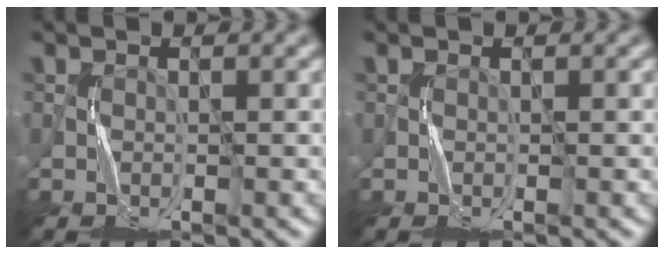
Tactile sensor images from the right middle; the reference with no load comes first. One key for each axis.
{"total": 0.0}